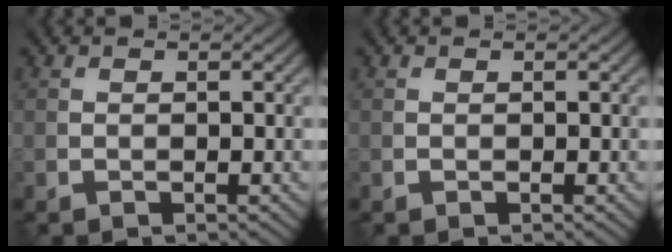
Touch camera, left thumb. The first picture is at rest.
{"total": 0.0}